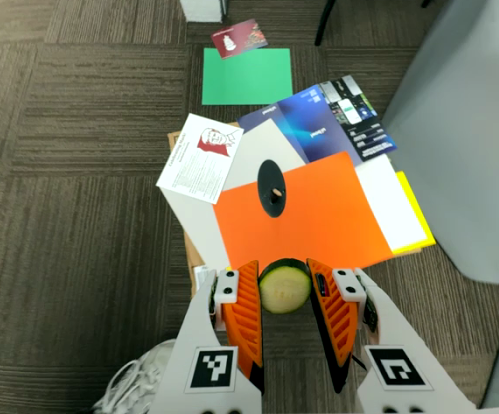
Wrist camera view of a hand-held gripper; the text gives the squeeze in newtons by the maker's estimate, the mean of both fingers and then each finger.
{"total": 9.5, "left": 10.3, "right": 8.6}